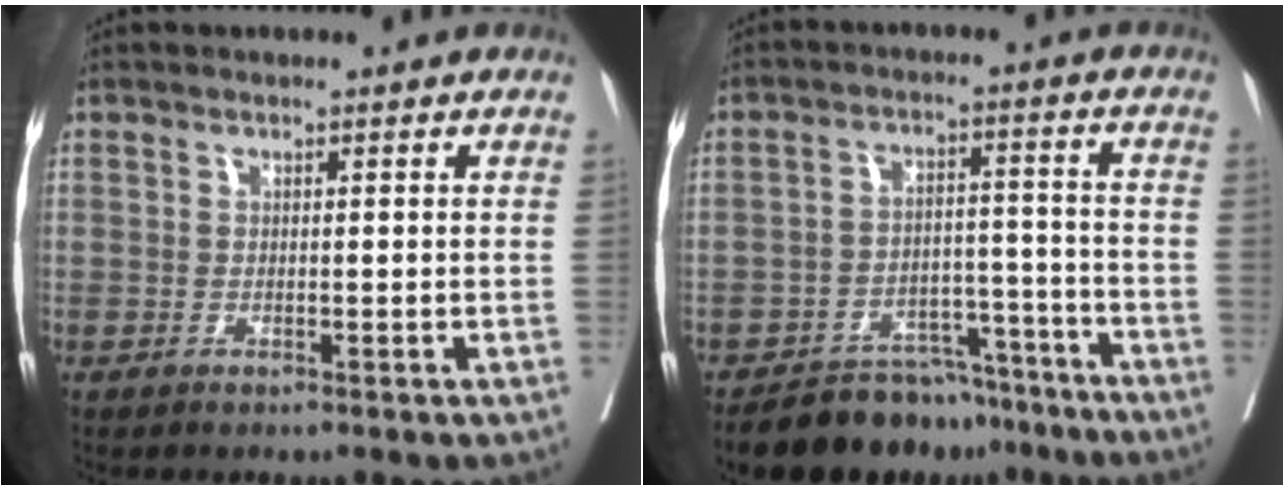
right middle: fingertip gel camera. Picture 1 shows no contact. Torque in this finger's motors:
{"motor_torque": [0.30, -0.54, 0.32, 0.06]}